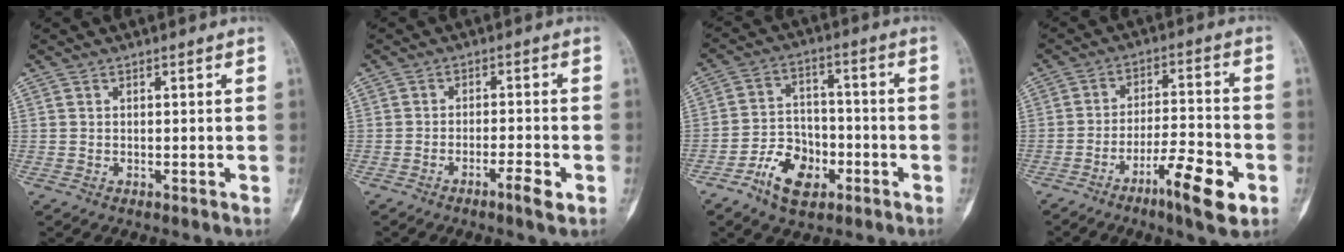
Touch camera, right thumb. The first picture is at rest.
{"total": 3.8, "force": [-2.1, 0.5, 3.1], "torque": [-0.058, 0.011, -0.038]}
{"total": 10.0, "force": [-5.1, 6.5, 5.6], "torque": [-0.072, 0.031, -0.092]}
{"total": 11.2, "force": [-5.6, 2.4, 9.4], "torque": [-0.155, 0.030, -0.092]}